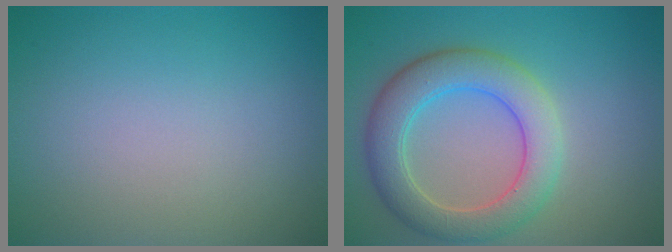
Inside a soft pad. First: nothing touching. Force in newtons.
{"total": 5.8, "press": 5.8, "slide": 0.5}